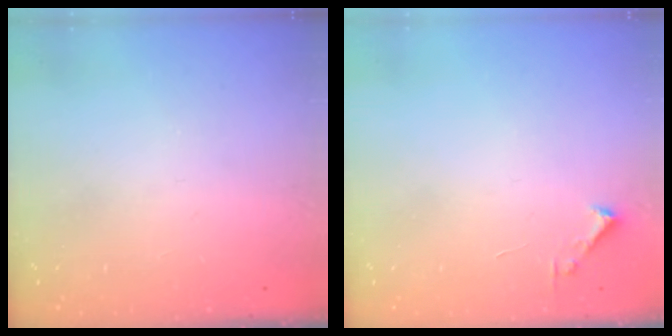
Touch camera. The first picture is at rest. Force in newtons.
{"total": 1.7, "press": 1.7, "slide": 0.2}